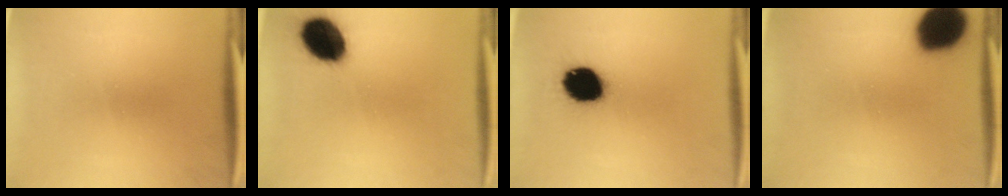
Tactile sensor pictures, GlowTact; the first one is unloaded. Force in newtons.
{"total": 13.8}
{"total": 13.5}
{"total": 17.5}